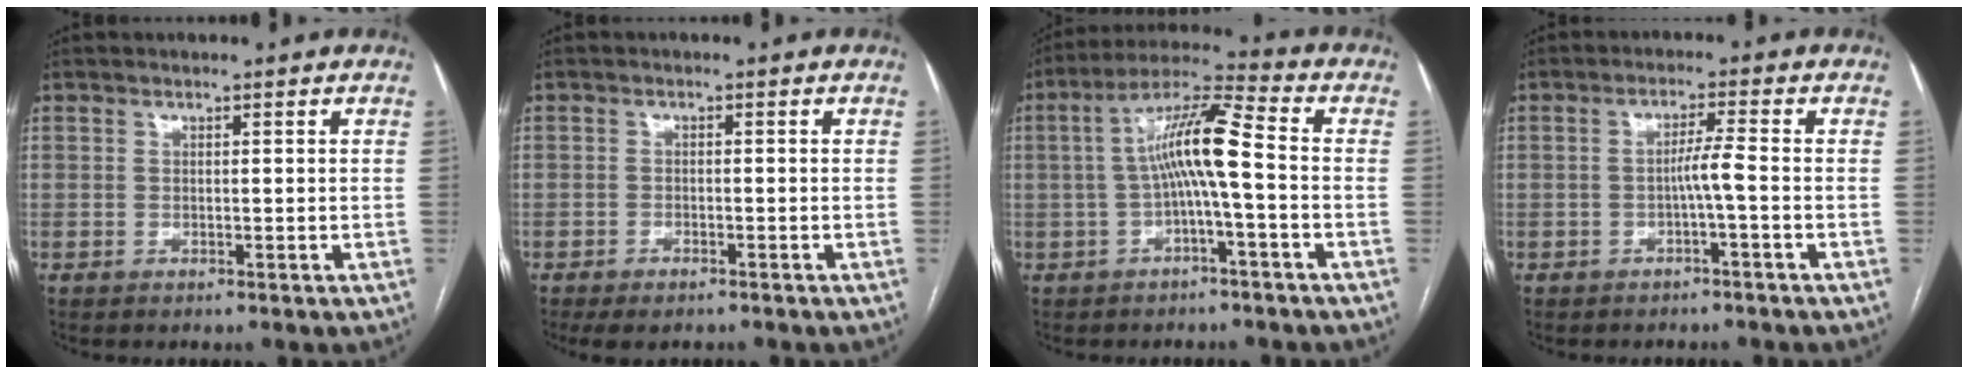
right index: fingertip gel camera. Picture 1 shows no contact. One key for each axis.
{"total": 3.3, "fx": -2.4, "fy": 1.3, "fz": 1.8, "tx": -0.029, "ty": -0.004, "tz": -0.034}
{"total": 9.6, "fx": -0.7, "fy": 0.5, "fz": 9.5, "tx": -0.174, "ty": 0.032, "tz": -0.018}
{"total": 3.0, "fx": -1.1, "fy": -0.5, "fz": 2.8, "tx": -0.045, "ty": 0.004, "tz": -0.020}